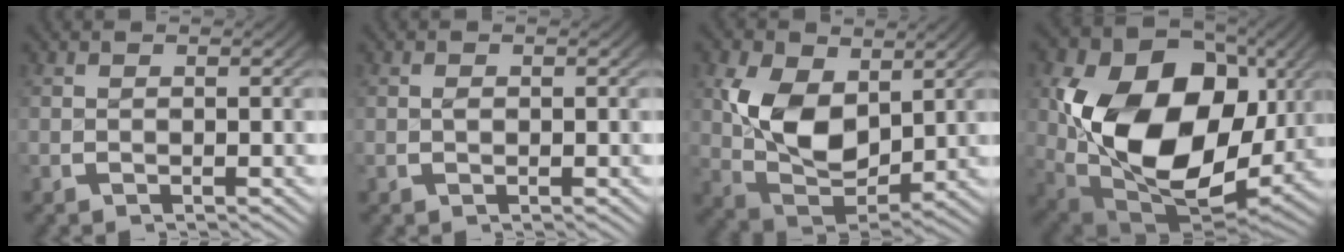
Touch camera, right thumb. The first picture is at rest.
{"total": 0.0}
{"total": 8.8, "force": [0.9, 6.2, 6.2], "torque": [-0.153, -0.046, 0.029]}
{"total": 20.7, "force": [-0.6, 14.4, 14.9], "torque": [-0.315, -0.086, 0.023]}